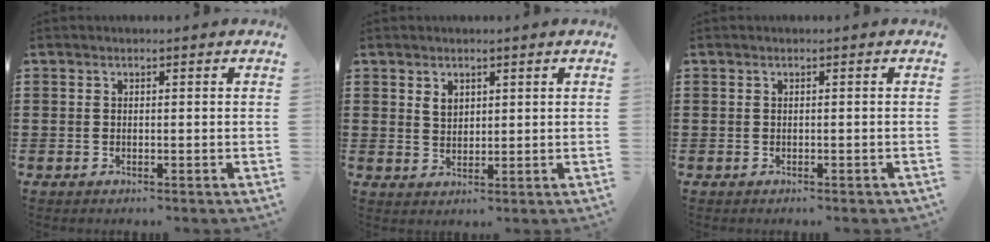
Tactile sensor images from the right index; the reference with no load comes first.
{"total": 2.1, "force": [1.3, 1.4, 0.9], "torque": [-0.022, 0.004, 0.024]}
{"total": 0.0}